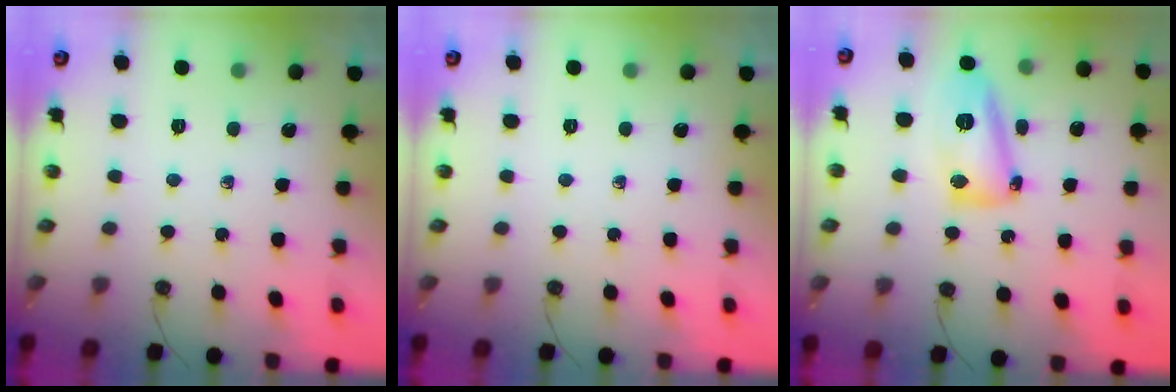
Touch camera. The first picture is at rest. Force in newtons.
{"total": 0.0}
{"total": 13.4, "press": 13.3, "slide": 1.2}